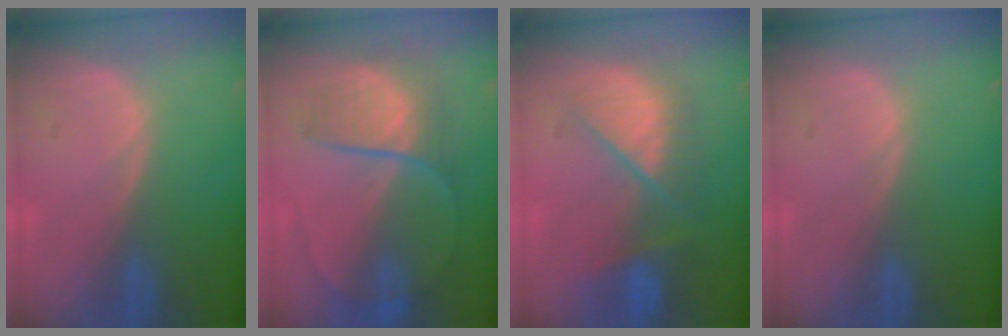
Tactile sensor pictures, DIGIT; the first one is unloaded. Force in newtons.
{"total": 6.9, "press": 6.6, "slide": 1.7}
{"total": 8.2, "press": 7.7, "slide": 2.9}
{"total": 0.0}